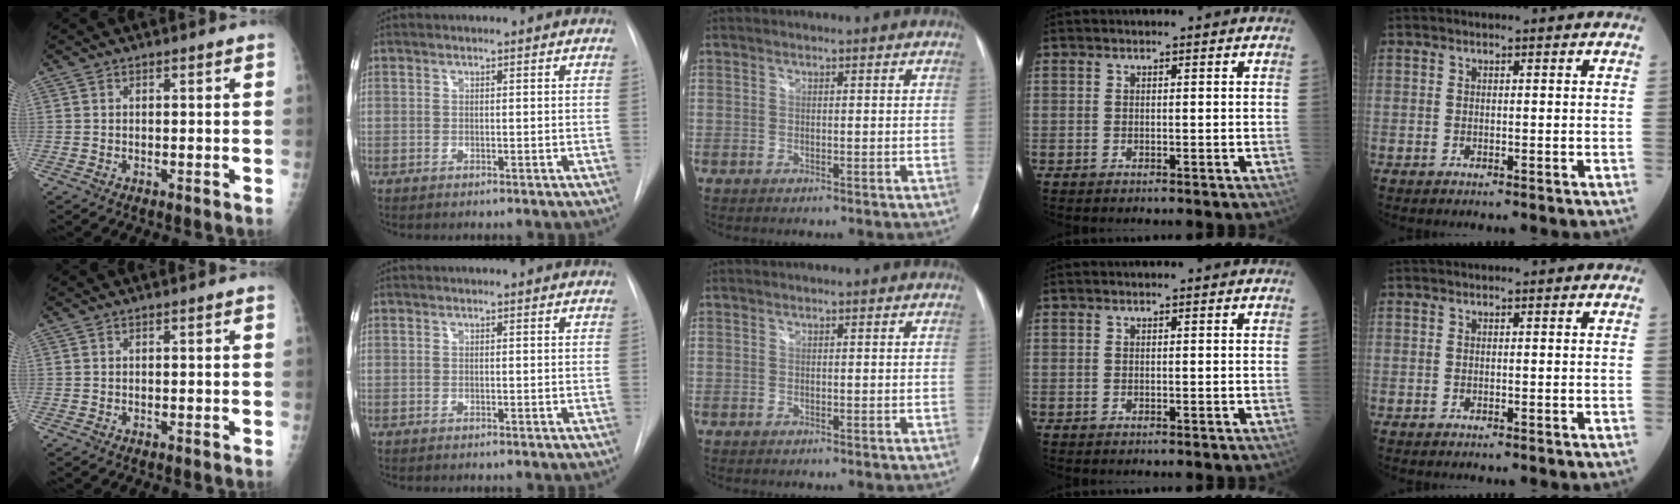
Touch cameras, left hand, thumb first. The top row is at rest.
{}